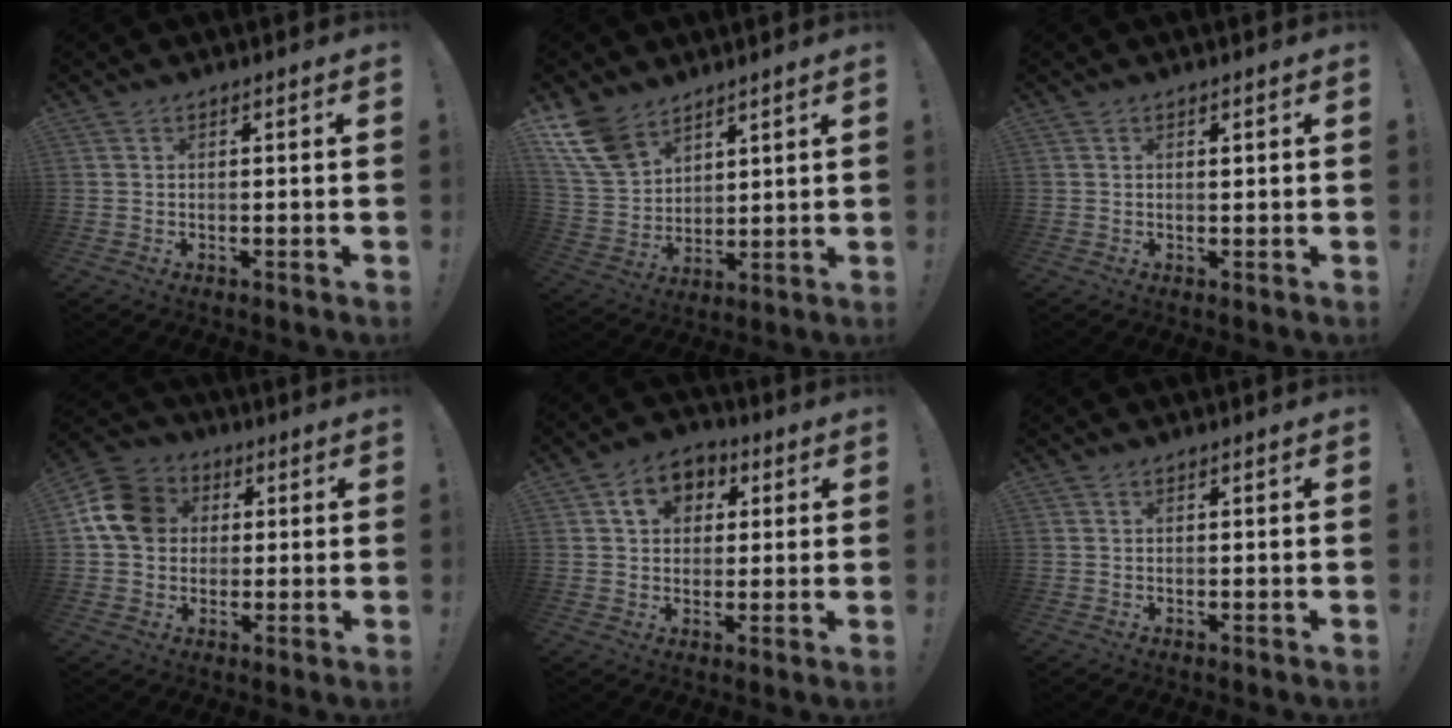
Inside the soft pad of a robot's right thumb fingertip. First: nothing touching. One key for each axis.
{"total": 13.9, "fx": 9.4, "fy": 8.2, "fz": 6.0, "tx": -0.117, "ty": -0.047, "tz": 0.186}
{"total": 0.6, "fx": 0.5, "fy": 0.3, "fz": 0.2, "tx": 0.012, "ty": -0.005, "tz": 0.007}
{"total": 13.5, "fx": 2.8, "fy": 11.3, "fz": 6.8, "tx": -0.105, "ty": 0.002, "tz": 0.057}
{"total": 8.4, "fx": 2.7, "fy": 6.9, "fz": 4.0, "tx": -0.060, "ty": 0.004, "tz": 0.053}
{"total": 0.0}